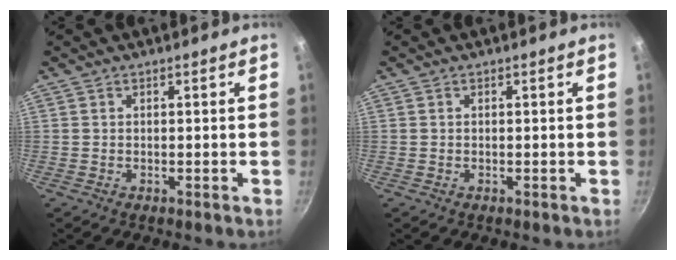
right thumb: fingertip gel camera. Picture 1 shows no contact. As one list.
[{"total": 0.0}]